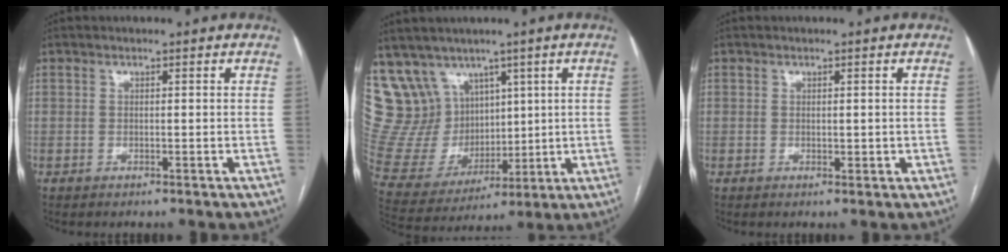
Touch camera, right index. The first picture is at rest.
{"total": 16.1, "force": [9.3, 12.2, 4.6], "torque": [-0.119, 0.066, 0.217]}
{"total": 1.1, "force": [0.2, 0.8, 0.6], "torque": [-0.008, 0.000, 0.007]}